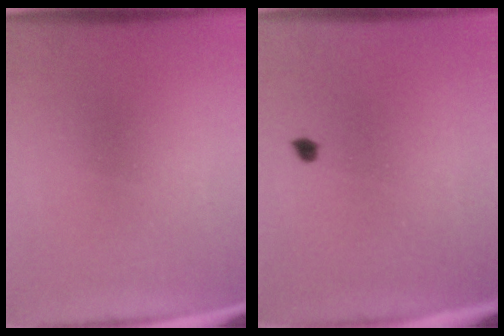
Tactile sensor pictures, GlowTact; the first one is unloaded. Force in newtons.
{"total": 1.1}